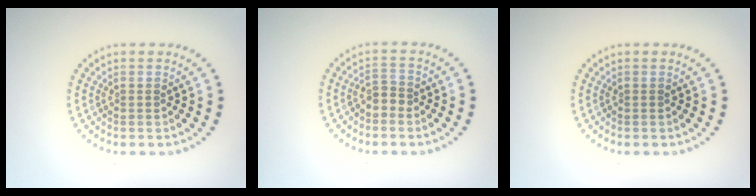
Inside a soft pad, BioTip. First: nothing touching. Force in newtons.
{"total": 1.3, "press": 1.2, "slide": 0.6}
{"total": 0.0}